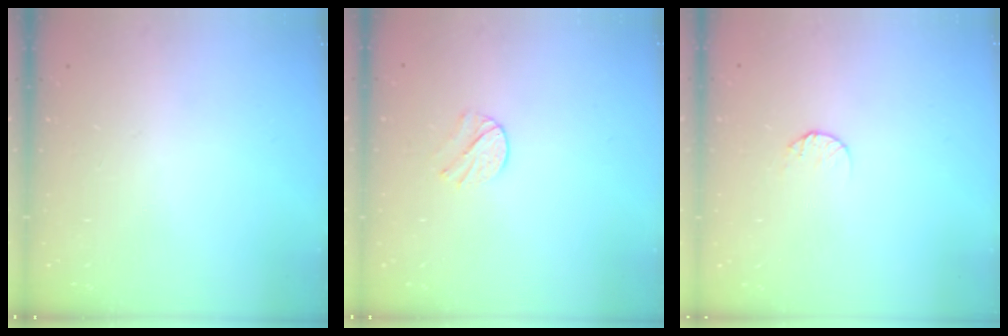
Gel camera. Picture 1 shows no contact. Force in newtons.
{"total": 5.0, "press": 5.0, "slide": 0.5}
{"total": 5.4, "press": 5.4, "slide": 0.5}